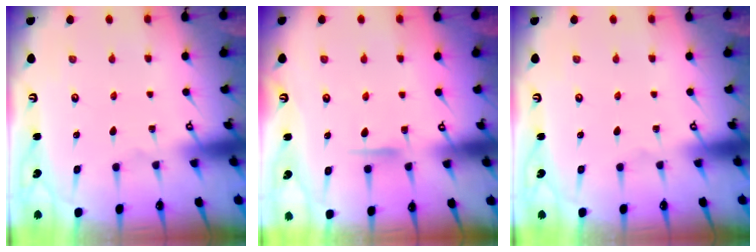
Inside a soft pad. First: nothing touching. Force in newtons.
{"total": 6.7, "press": 6.7, "slide": 0.7}
{"total": 0.0}